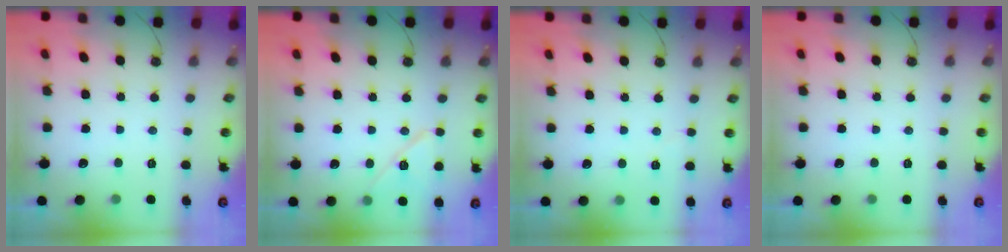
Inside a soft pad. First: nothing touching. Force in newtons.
{"total": 9.9, "press": 9.9, "slide": 0.5}
{"total": 3.7, "press": 2.4, "slide": 2.7}
{"total": 0.0}